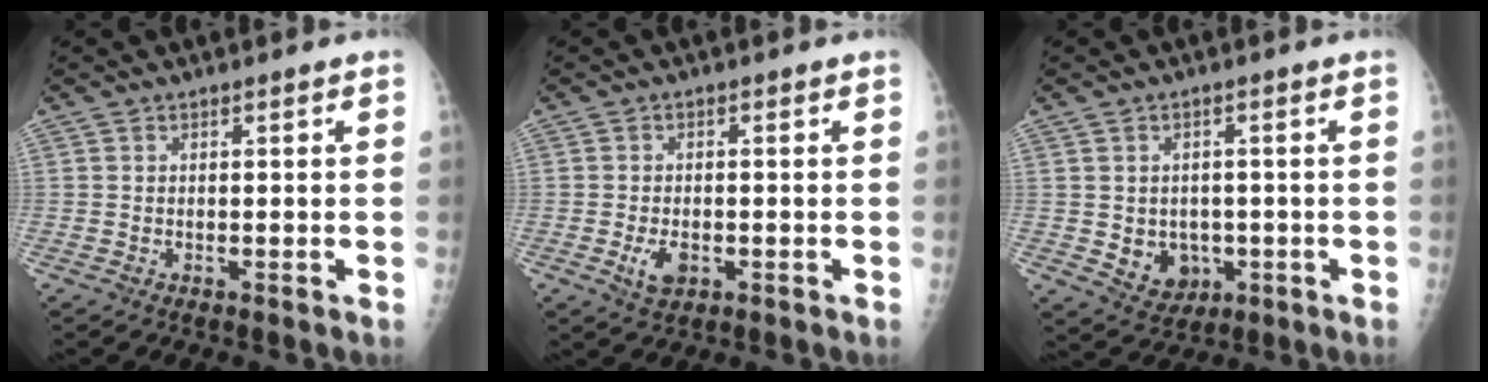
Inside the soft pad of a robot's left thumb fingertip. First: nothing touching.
{"total": 3.9, "force": [-1.2, 2.4, 2.8], "torque": [-0.045, -0.001, -0.016]}
{"total": 6.5, "force": [-1.0, 5.4, 3.5], "torque": [-0.026, -0.001, 0.001]}